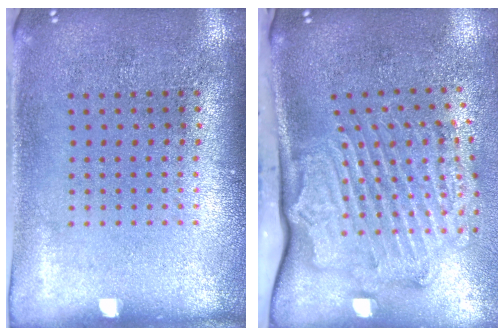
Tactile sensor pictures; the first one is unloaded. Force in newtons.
{"total": 2.5, "press": 2.2, "slide": 1.2}